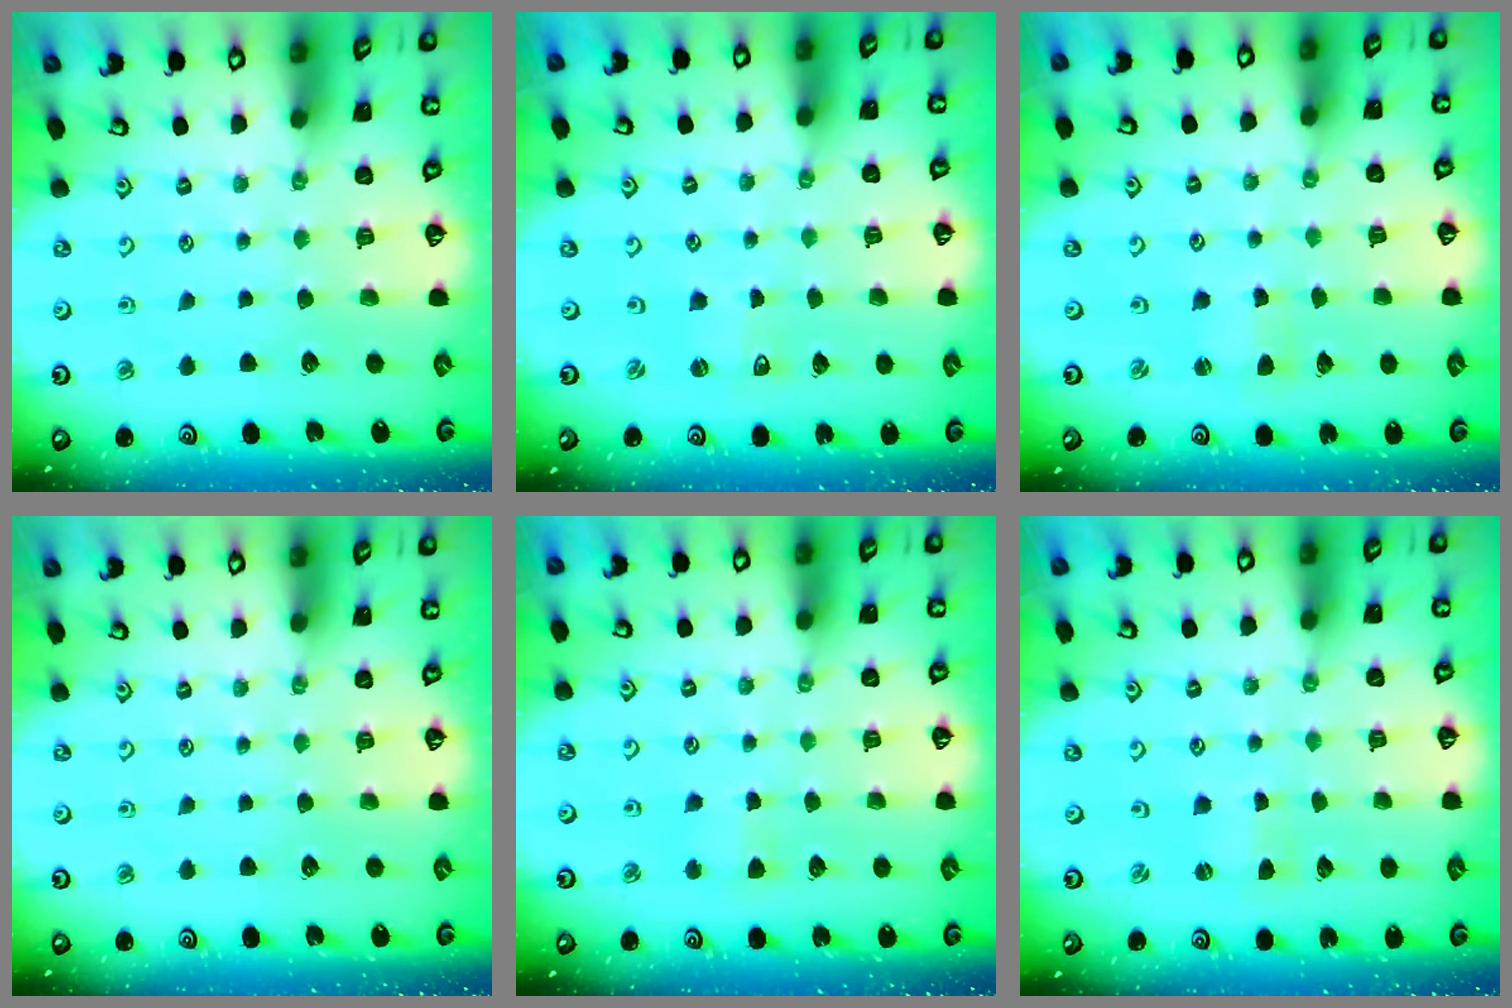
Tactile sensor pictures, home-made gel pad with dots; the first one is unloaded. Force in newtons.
{"total": 2.0, "press": 2.0, "slide": 0.4}
{"total": 1.3, "press": 1.2, "slide": 0.2}
{"total": 0.0}
{"total": 2.8, "press": 2.8, "slide": 0.5}
{"total": 0.0}